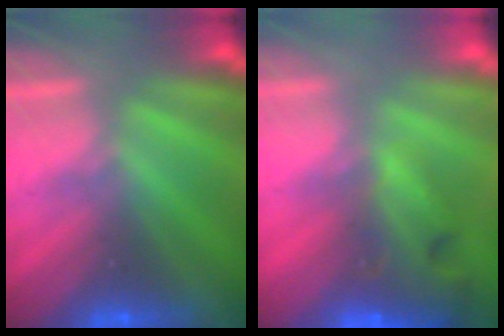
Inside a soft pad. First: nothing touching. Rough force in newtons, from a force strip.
{"total": 7.5}